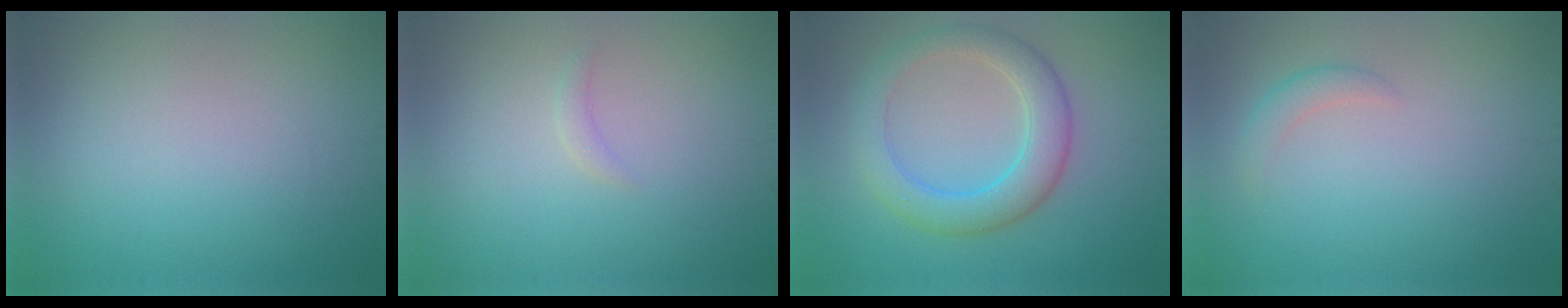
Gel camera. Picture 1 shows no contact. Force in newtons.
{"total": 0.8, "press": 0.7, "slide": 0.2}
{"total": 5.0, "press": 5.0, "slide": 0.1}
{"total": 1.4, "press": 1.4, "slide": 0.1}